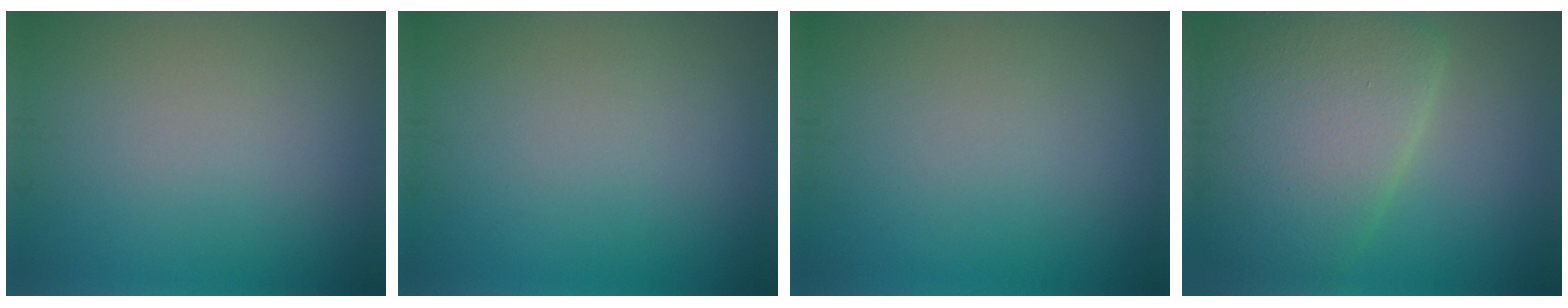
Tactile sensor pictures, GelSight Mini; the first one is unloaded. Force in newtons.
{"total": 0.0}
{"total": 0.0}
{"total": 10.1, "press": 10.1, "slide": 0.2}